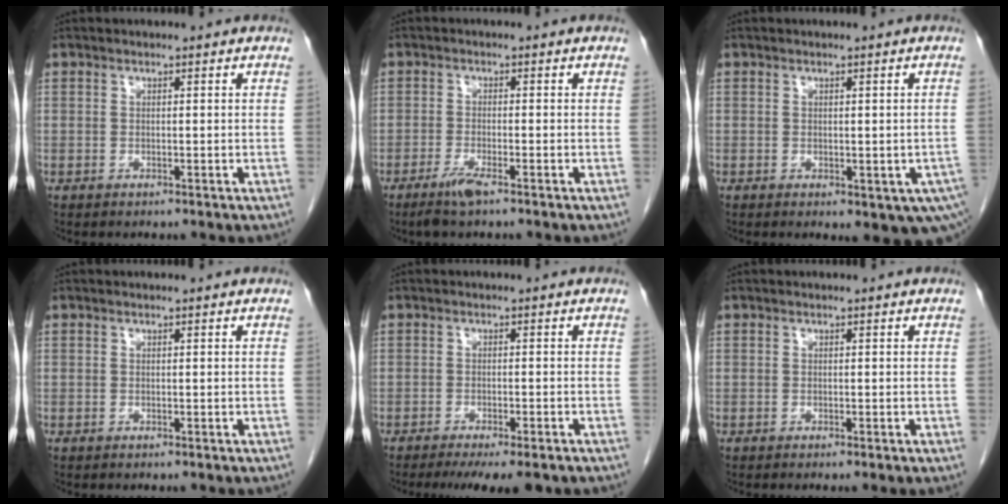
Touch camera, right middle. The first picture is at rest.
{"total": 2.9, "force": [-2.1, 0.1, 2.1], "torque": [-0.048, -0.006, -0.043]}
{"total": 8.5, "force": [-3.5, 4.0, 6.6], "torque": [-0.077, -0.010, -0.043]}
{"total": 0.0}
{"total": 8.2, "force": [-6.3, 1.5, 5.0], "torque": [-0.060, -0.012, -0.090]}
{"total": 0.5, "force": [-0.3, -0.1, 0.4], "torque": [-0.009, 0.001, -0.004]}